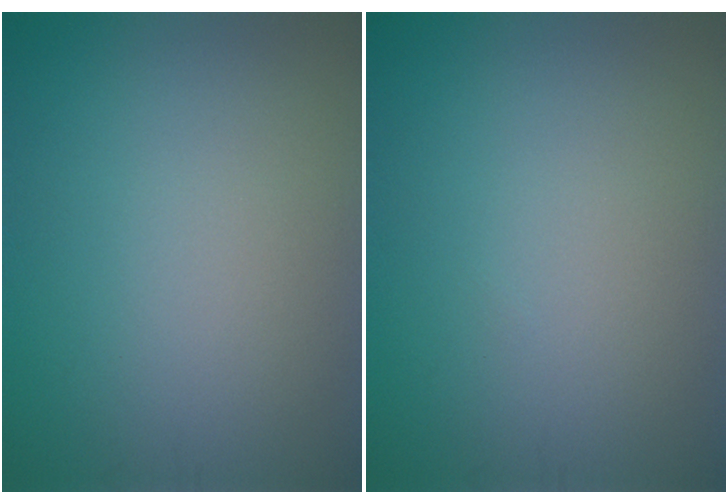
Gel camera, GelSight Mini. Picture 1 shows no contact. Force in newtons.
{"total": 0.0}